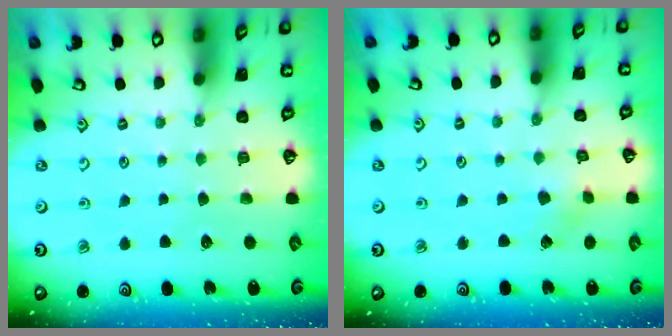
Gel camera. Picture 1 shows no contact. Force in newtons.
{"total": 2.6, "press": 2.6, "slide": 0.2}